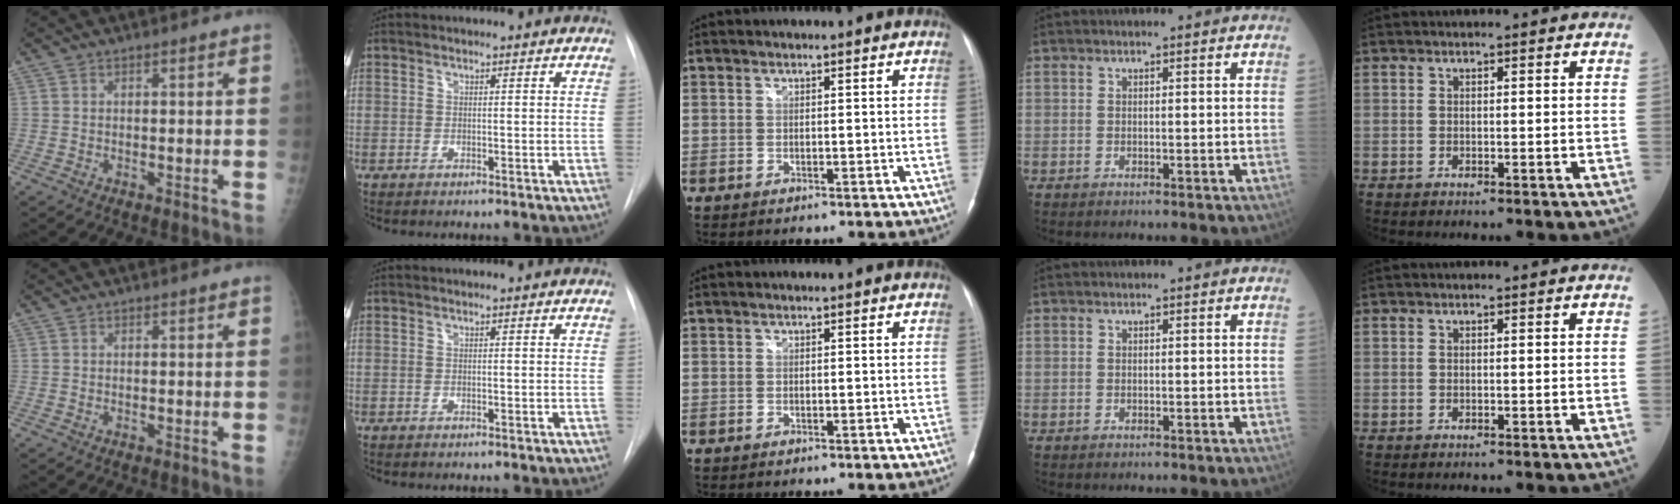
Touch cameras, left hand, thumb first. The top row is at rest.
{}